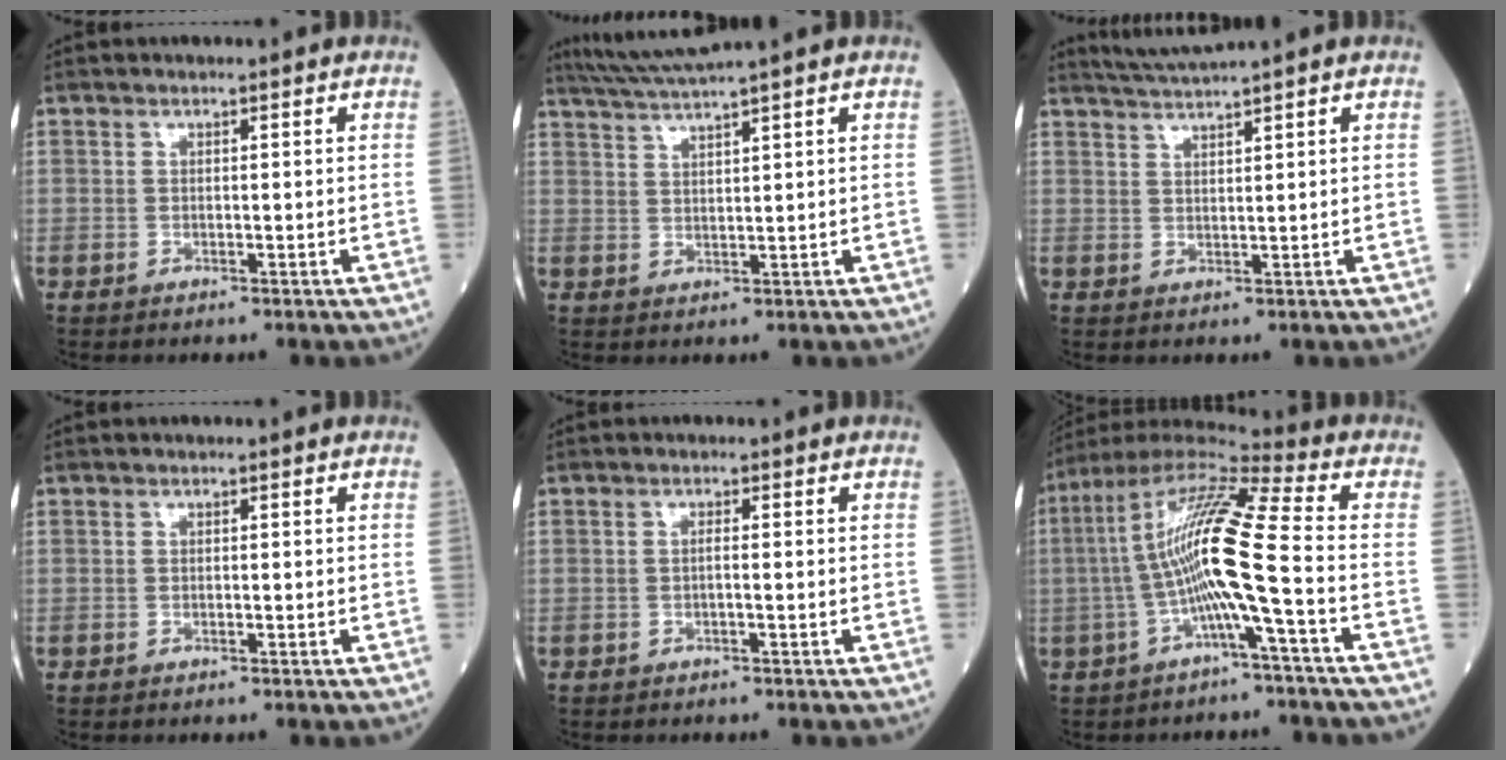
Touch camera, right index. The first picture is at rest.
{"total": 4.9, "force": [4.2, -1.9, 1.8], "torque": [-0.043, -0.001, 0.088]}
{"total": 3.5, "force": [3.1, -1.5, 0.7], "torque": [-0.017, -0.002, 0.067]}
{"total": 0.0}
{"total": 0.8, "force": [-0.2, 0.0, 0.8], "torque": [-0.016, 0.002, -0.002]}
{"total": 14.2, "force": [-2.2, -0.5, 14.0], "torque": [-0.271, 0.024, -0.052]}